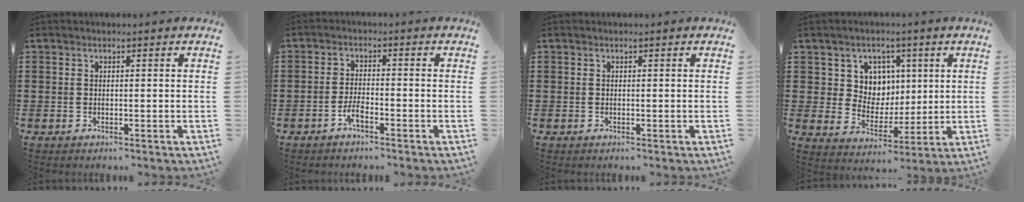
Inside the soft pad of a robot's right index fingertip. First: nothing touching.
{"total": 2.8, "force": [-1.8, 0.6, 2.1], "torque": [-0.050, -0.001, -0.039]}
{"total": 0.0}
{"total": 6.7, "force": [2.6, 6.1, 1.4], "torque": [-0.055, 0.002, 0.048]}